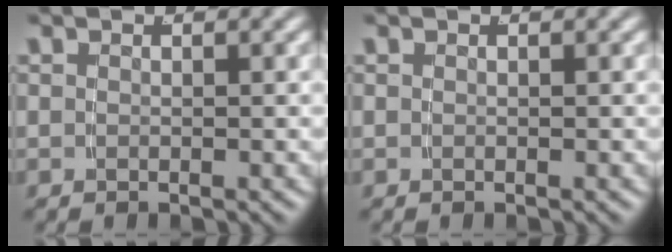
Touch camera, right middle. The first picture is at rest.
{"total": 0.0}